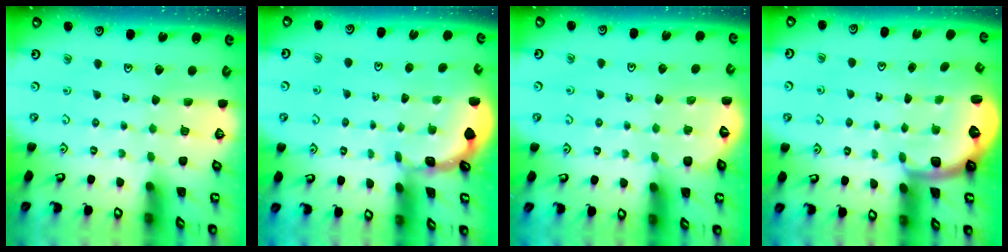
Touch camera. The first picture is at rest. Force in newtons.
{"total": 1.2, "press": 1.2, "slide": 0.2}
{"total": 3.9, "press": 3.9, "slide": 0.6}
{"total": 2.1, "press": 2.0, "slide": 0.8}